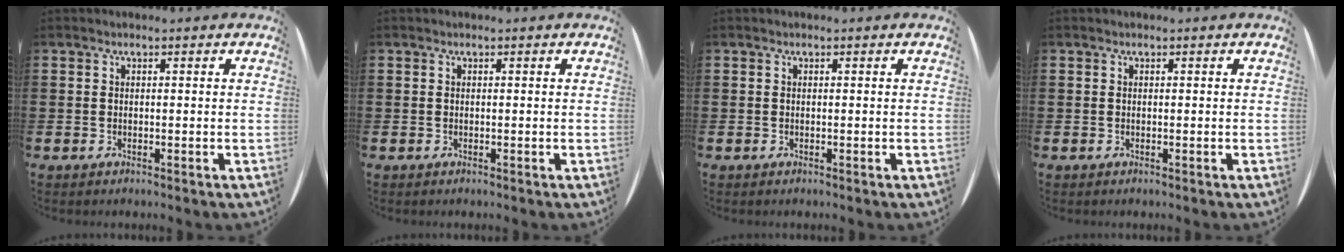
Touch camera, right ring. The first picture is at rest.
{"total": 0.0}
{"total": 0.0}
{"total": 0.0}